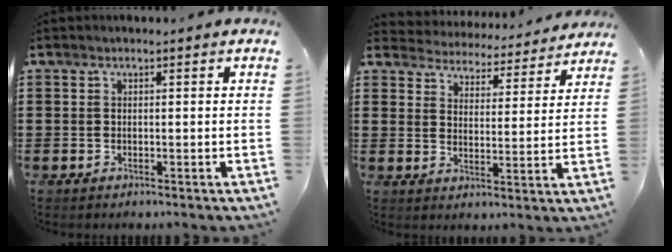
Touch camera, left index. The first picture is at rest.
{"total": 4.2, "force": [4.1, 0.0, -0.4], "torque": [-0.012, -0.044, 0.066]}